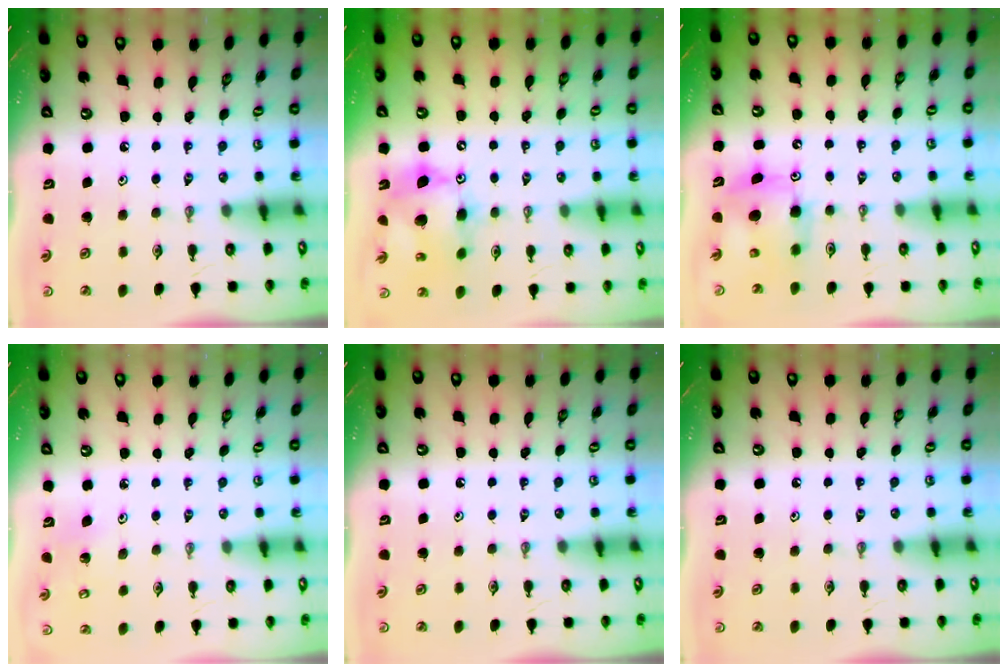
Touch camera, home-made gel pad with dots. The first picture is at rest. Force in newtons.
{"total": 13.2, "press": 13.1, "slide": 1.4}
{"total": 7.4, "press": 7.4, "slide": 0.2}
{"total": 5.0, "press": 4.6, "slide": 1.9}
{"total": 0.0}
{"total": 0.0}